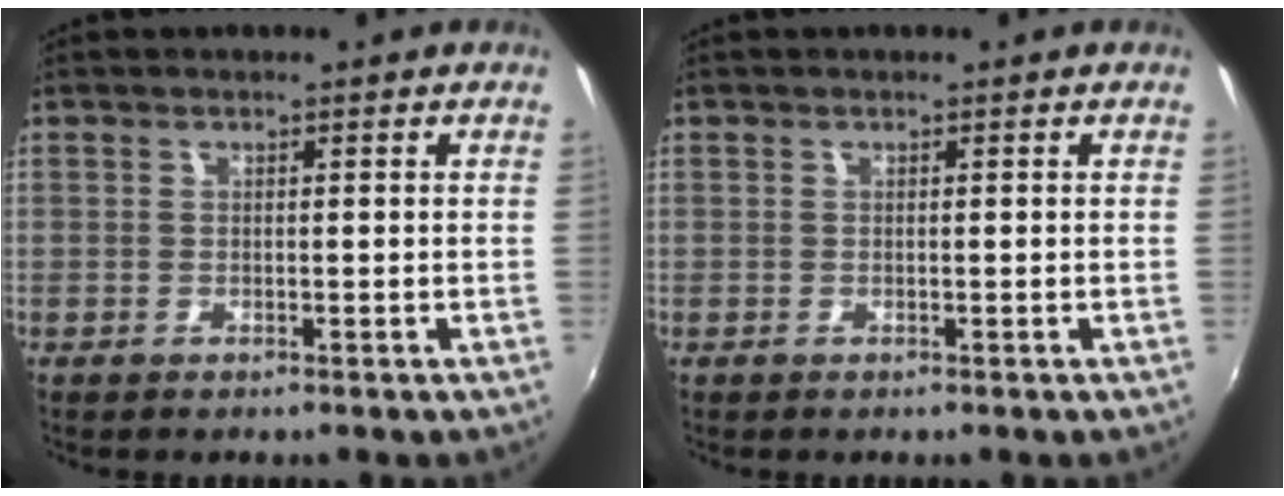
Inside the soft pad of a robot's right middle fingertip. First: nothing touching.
{"total": 0.0}